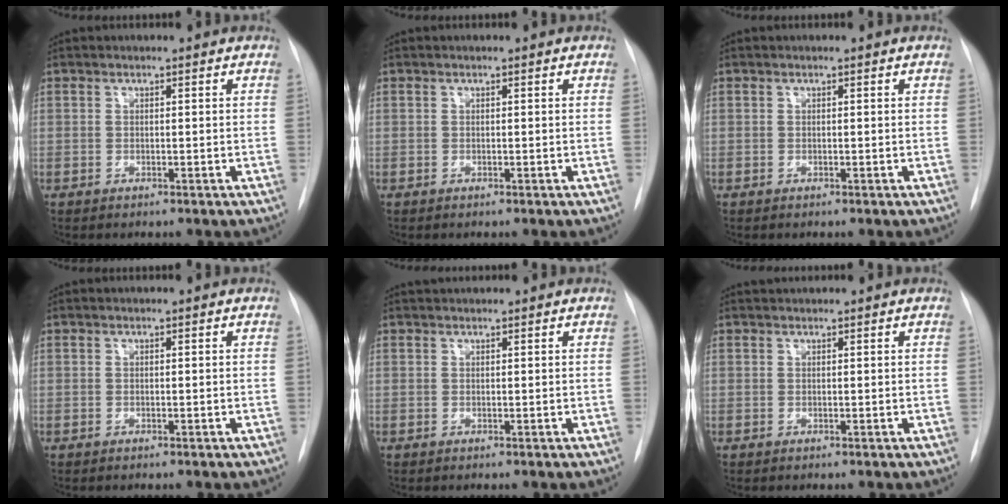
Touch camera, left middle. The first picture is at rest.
{"total": 0.0}
{"total": 0.0}
{"total": 0.0}
{"total": 1.8, "force": [1.7, 0.2, 0.5], "torque": [-0.010, 0.024, 0.032]}
{"total": 1.3, "force": [1.3, 0.0, 0.3], "torque": [-0.008, 0.019, 0.027]}